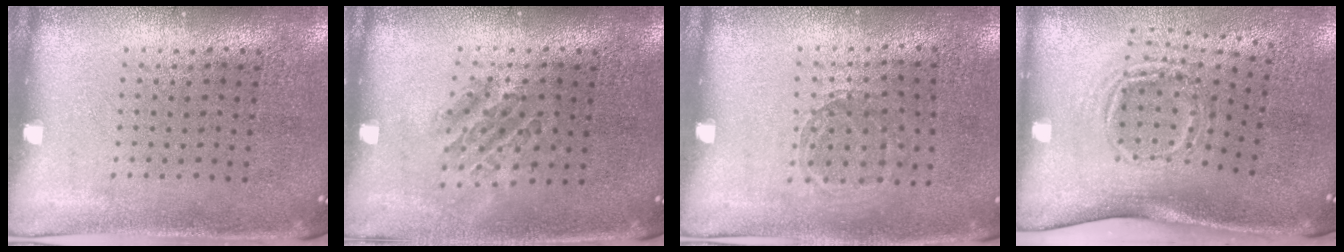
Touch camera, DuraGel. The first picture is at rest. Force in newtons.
{"total": 1.1, "press": 0.9, "slide": 0.5}
{"total": 0.8, "press": 0.8, "slide": 0.1}
{"total": 1.8, "press": 1.2, "slide": 1.4}